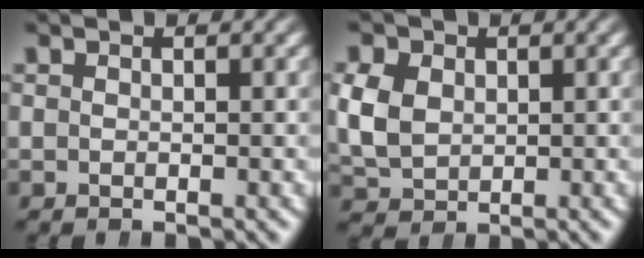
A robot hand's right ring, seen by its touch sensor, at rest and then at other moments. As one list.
[{"total": 6.3, "force": [0.2, 5.7, 2.7], "torque": [-0.080, -0.013, 0.009]}]